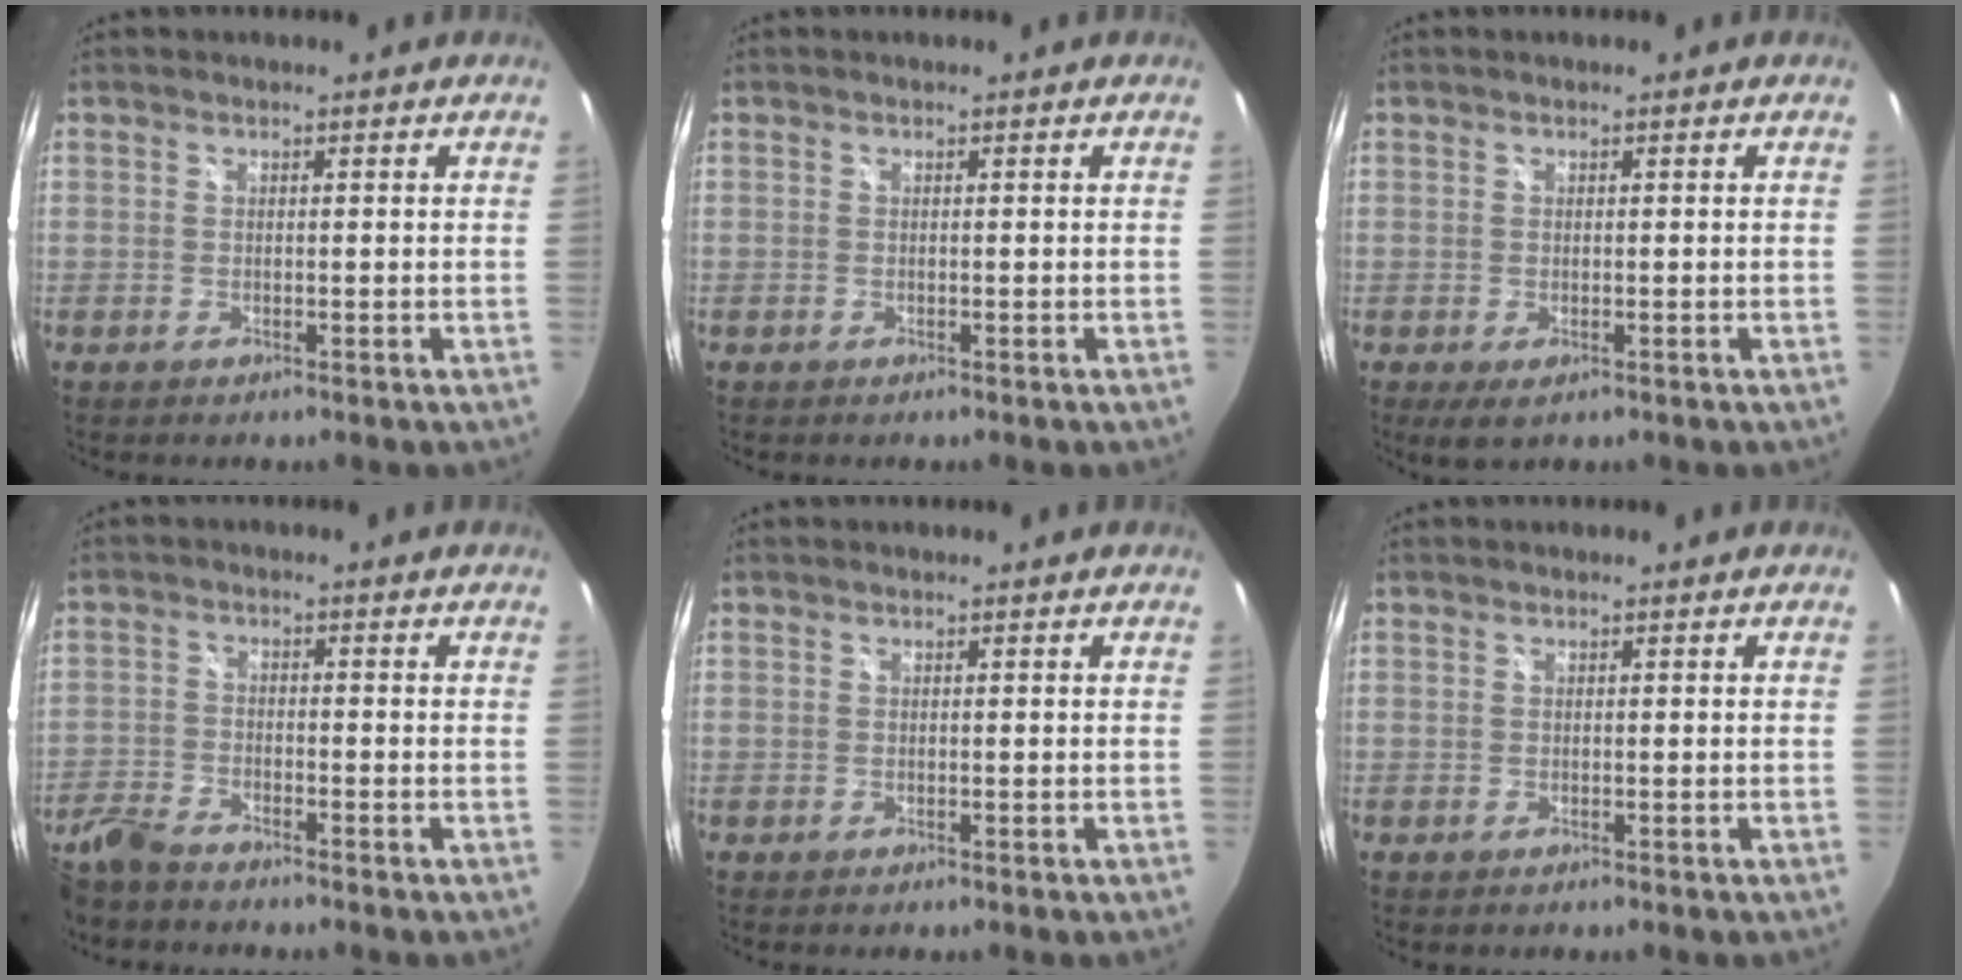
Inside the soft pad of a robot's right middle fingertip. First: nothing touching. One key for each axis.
{"total": 0.0}
{"total": 2.2, "fx": -0.7, "fy": 1.0, "fz": 1.9, "tx": -0.035, "ty": -0.011, "tz": -0.007}
{"total": 7.9, "fx": -6.8, "fy": 2.4, "fz": 3.2, "tx": -0.089, "ty": -0.017, "tz": -0.139}
{"total": 0.0}
{"total": 0.0}